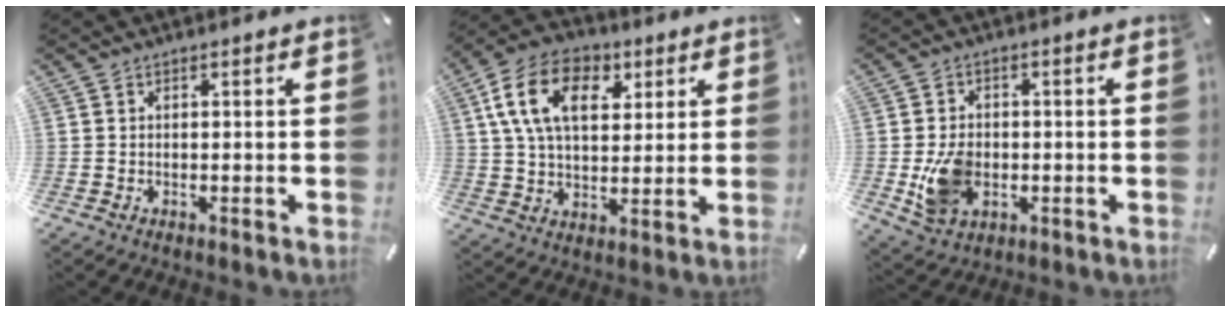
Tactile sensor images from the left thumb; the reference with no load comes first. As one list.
[{"total": 15.6, "force": [5.5, 10.2, 10.4], "torque": [-0.195, 0.008, 0.096]}, {"total": 9.0, "force": [-1.4, 7.0, 5.6], "torque": [-0.110, 0.002, -0.023]}]